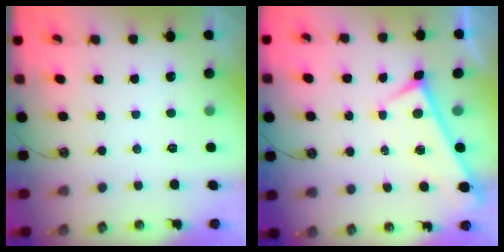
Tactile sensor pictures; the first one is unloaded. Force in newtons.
{"total": 0.0}